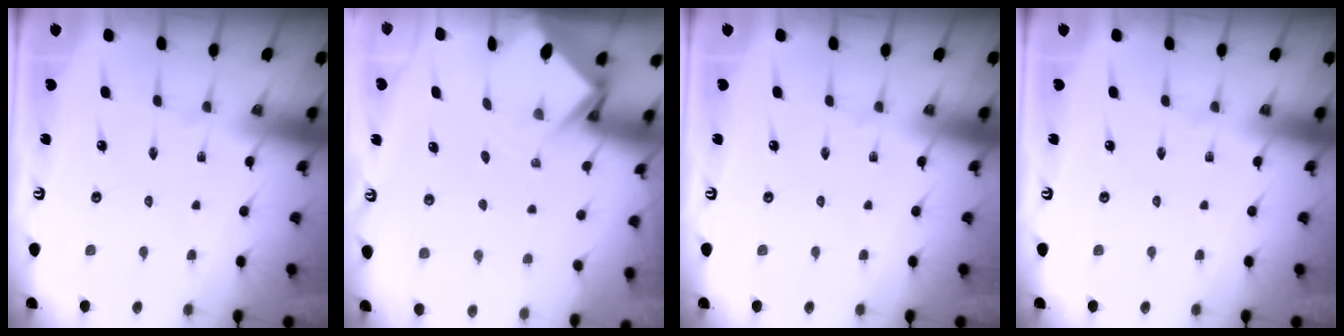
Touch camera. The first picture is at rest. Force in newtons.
{"total": 3.6, "press": 3.6, "slide": 0.3}
{"total": 0.0}
{"total": 0.0}